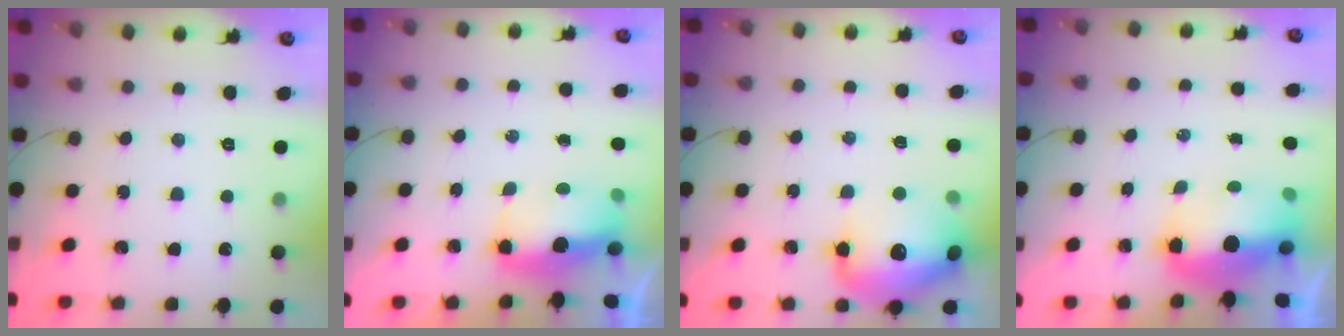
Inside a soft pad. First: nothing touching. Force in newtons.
{"total": 12.6, "press": 7.9, "slide": 9.8}
{"total": 17.0, "press": 16.5, "slide": 3.9}
{"total": 9.3, "press": 9.1, "slide": 1.9}